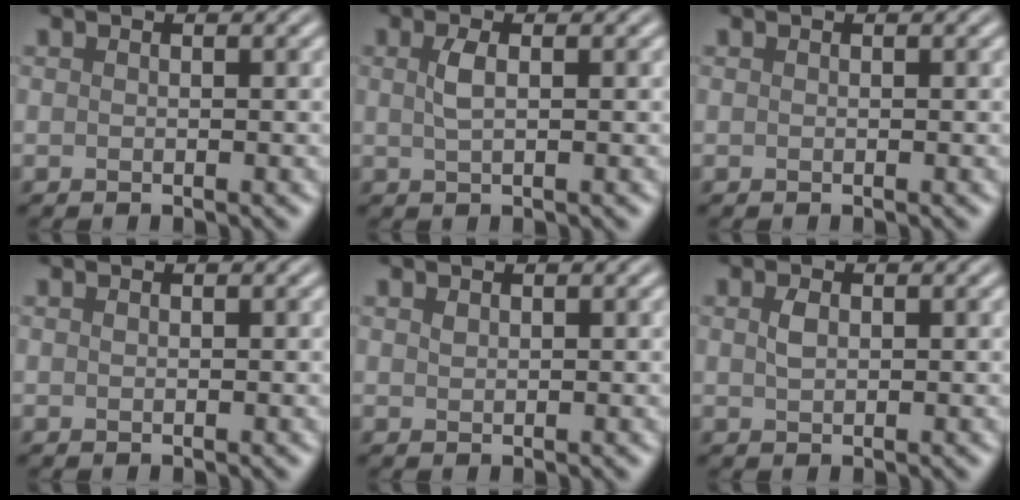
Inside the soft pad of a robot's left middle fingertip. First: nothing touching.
{"total": 1.7, "force": [0.5, 0.6, 1.6], "torque": [-0.035, 0.004, 0.009]}
{"total": 0.0}
{"total": 0.0}
{"total": 0.5, "force": [0.4, 0.3, 0.3], "torque": [-0.009, 0.000, 0.010]}
{"total": 1.3, "force": [0.4, 0.8, 0.9], "torque": [-0.022, 0.002, 0.009]}